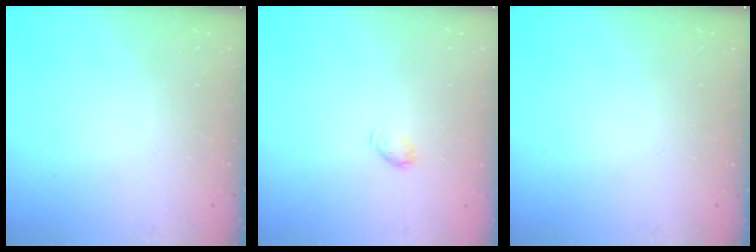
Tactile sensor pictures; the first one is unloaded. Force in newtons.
{"total": 3.2, "press": 3.1, "slide": 0.6}
{"total": 0.0}